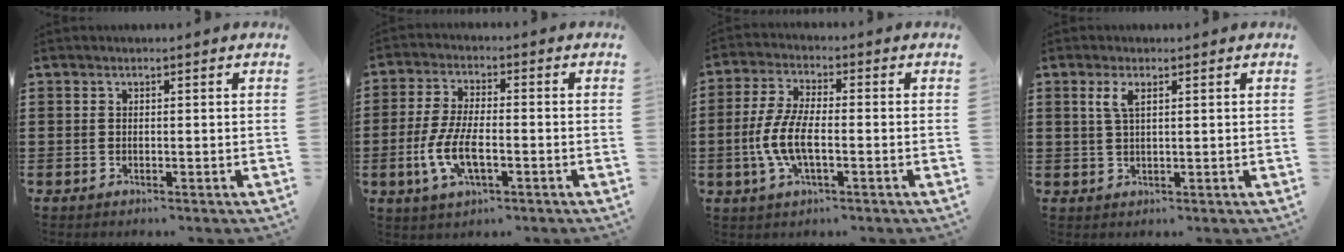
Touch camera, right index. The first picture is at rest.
{"total": 7.5, "force": [-2.2, 2.8, 6.6], "torque": [-0.151, -0.012, -0.046]}
{"total": 6.3, "force": [-1.6, 2.3, 5.7], "torque": [-0.133, -0.007, -0.036]}
{"total": 2.8, "force": [1.2, 0.9, 2.4], "torque": [-0.052, 0.007, 0.018]}